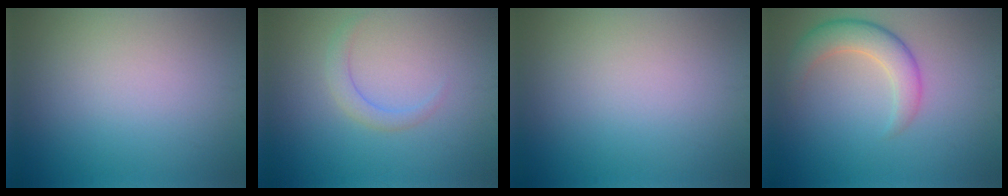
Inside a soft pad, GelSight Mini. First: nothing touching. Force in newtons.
{"total": 1.6, "press": 1.6, "slide": 0.1}
{"total": 0.0}
{"total": 4.1, "press": 4.1, "slide": 0.2}